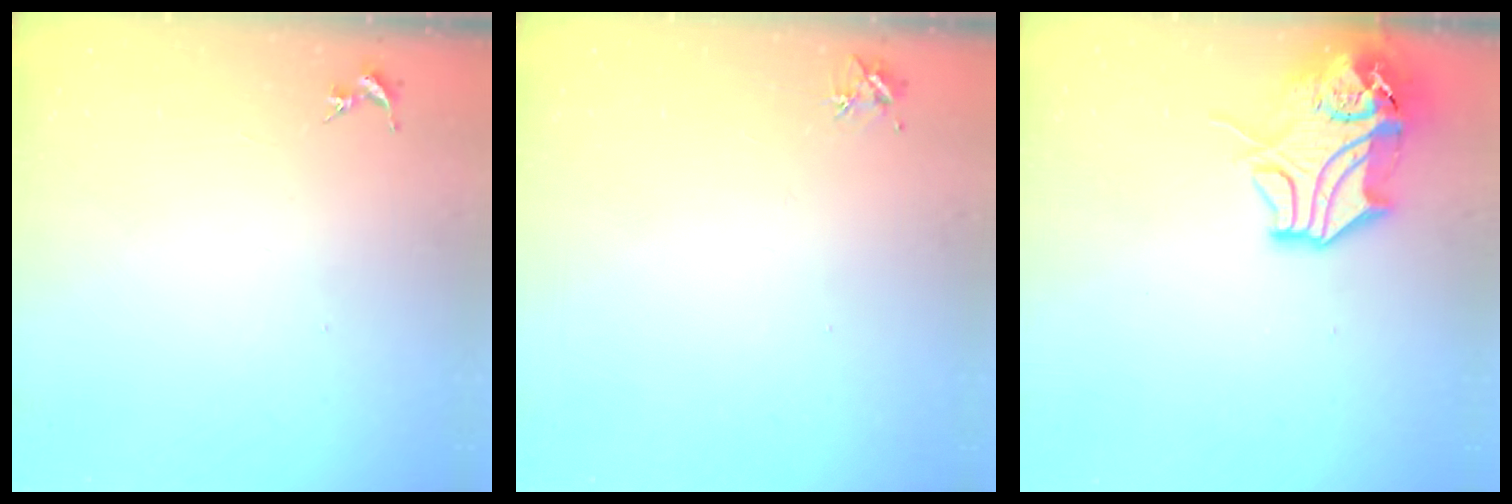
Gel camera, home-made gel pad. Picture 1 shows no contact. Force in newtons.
{"total": 3.4, "press": 3.3, "slide": 0.5}
{"total": 15.3, "press": 15.1, "slide": 2.3}